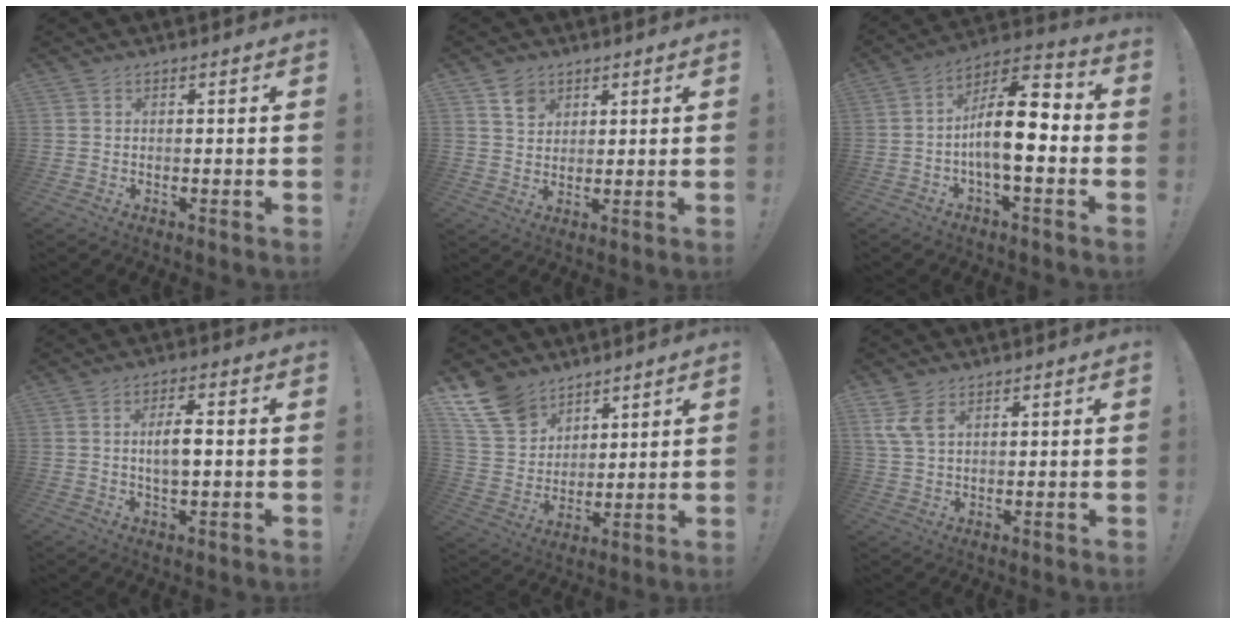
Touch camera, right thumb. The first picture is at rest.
{"total": 5.5, "force": [3.5, 3.9, 1.4], "torque": [-0.013, -0.019, 0.064]}
{"total": 15.3, "force": [-1.8, 5.9, 14.0], "torque": [-0.233, 0.015, -0.029]}
{"total": 5.6, "force": [0.1, 2.1, 5.2], "torque": [-0.092, 0.000, -0.003]}
{"total": 14.3, "force": [9.9, 9.0, 5.0], "torque": [-0.111, -0.060, 0.197]}
{"total": 6.3, "force": [3.3, 3.5, 4.0], "torque": [-0.087, -0.006, 0.066]}